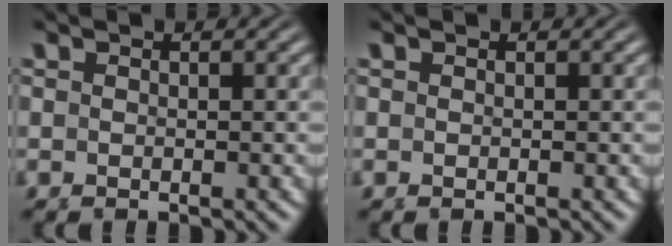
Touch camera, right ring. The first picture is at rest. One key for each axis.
{"total": 0.0}